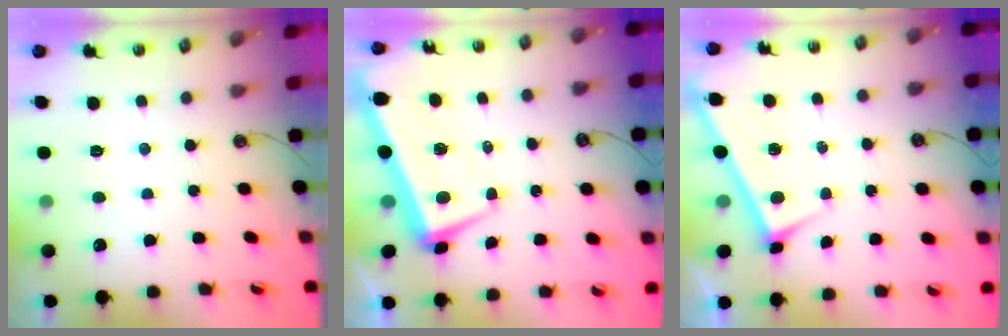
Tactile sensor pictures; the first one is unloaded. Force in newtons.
{"total": 3.8, "press": 3.1, "slide": 2.1}
{"total": 2.9, "press": 2.9, "slide": 0.3}